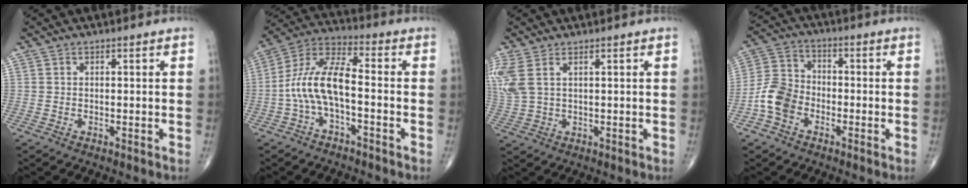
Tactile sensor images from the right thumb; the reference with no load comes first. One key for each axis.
{"total": 11.0, "fx": -2.5, "fy": 4.3, "fz": 9.7, "tx": -0.201, "ty": 0.049, "tz": -0.055}
{"total": 7.1, "fx": 2.8, "fy": 3.3, "fz": 5.7, "tx": -0.165, "ty": 0.005, "tz": 0.069}
{"total": 8.1, "fx": -3.2, "fy": 5.9, "fz": 4.5, "tx": -0.080, "ty": 0.028, "tz": -0.071}